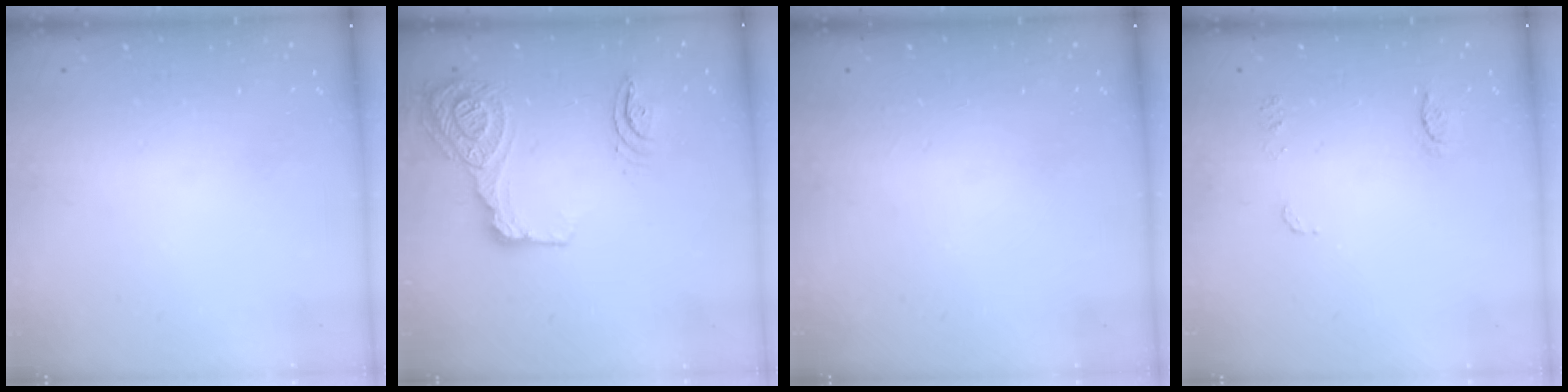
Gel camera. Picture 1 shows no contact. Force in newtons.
{"total": 17.9, "press": 17.6, "slide": 3.7}
{"total": 5.0, "press": 5.0, "slide": 0.5}
{"total": 6.9, "press": 6.9, "slide": 0.5}